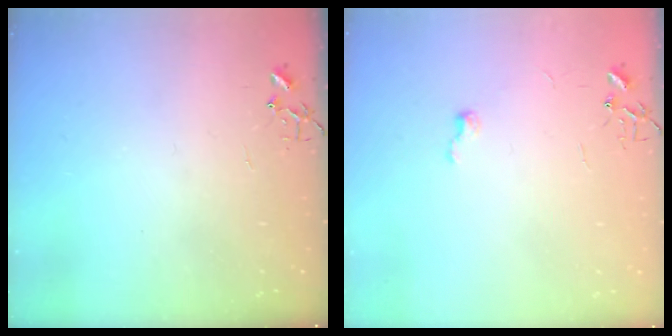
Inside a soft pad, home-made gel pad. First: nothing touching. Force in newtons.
{"total": 4.7, "press": 4.6, "slide": 0.6}